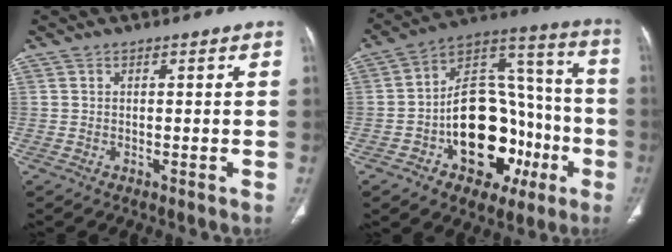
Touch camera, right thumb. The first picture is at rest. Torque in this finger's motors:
{"motor_torque": [0.03, 0.75, 1.80, -0.96, 0.50]}